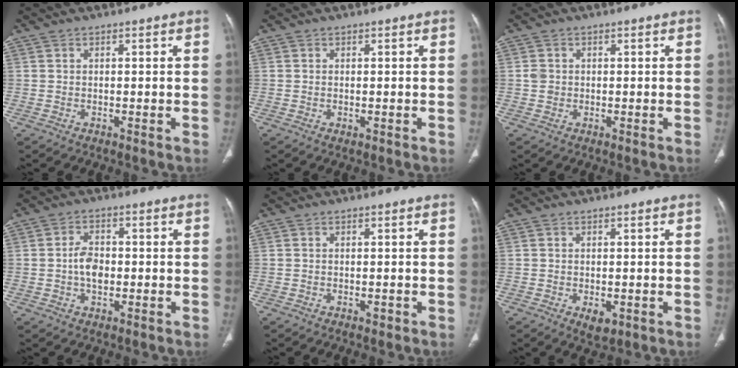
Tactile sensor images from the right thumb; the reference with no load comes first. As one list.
[{"total": 0.8, "force": [-0.2, 0.4, 0.6], "torque": [-0.014, -0.002, -0.001]}, {"total": 1.7, "force": [0.0, 1.5, 0.7], "torque": [-0.006, 0.003, 0.002]}, {"total": 4.9, "force": [-0.5, 3.2, 3.7], "torque": [-0.058, 0.010, -0.013]}, {"total": 0.7, "force": [-0.3, 0.5, 0.5], "torque": [-0.007, -0.001, -0.004]}, {"total": 3.0, "force": [-0.9, 1.8, 2.3], "torque": [-0.031, -0.005, -0.007]}]